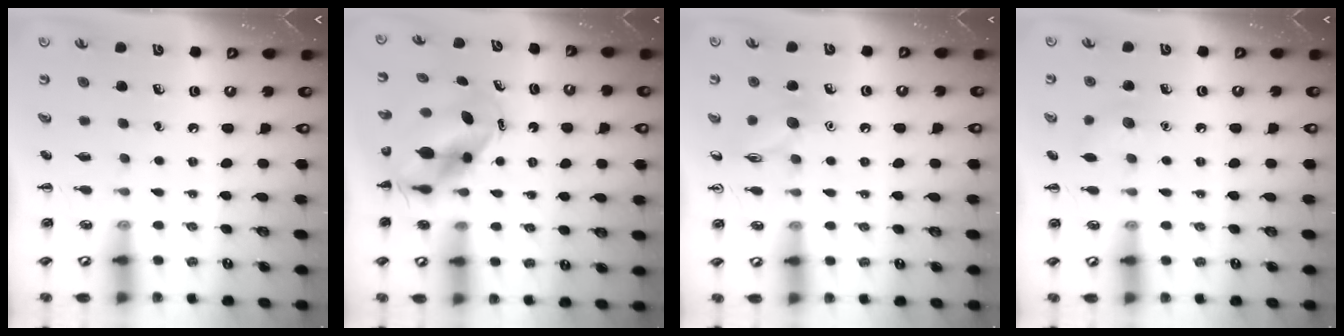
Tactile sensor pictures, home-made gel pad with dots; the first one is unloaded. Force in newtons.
{"total": 6.5, "press": 6.4, "slide": 1.5}
{"total": 9.2, "press": 9.2, "slide": 0.4}
{"total": 5.7, "press": 5.6, "slide": 1.3}